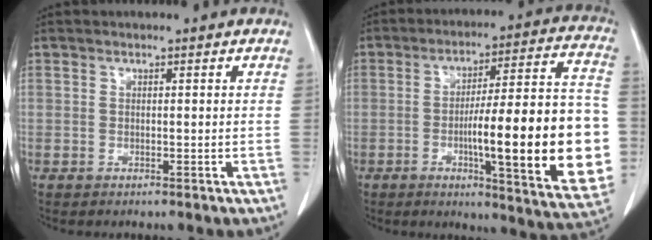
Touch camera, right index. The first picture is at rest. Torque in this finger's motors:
{"motor_torque": [2.14, 0.00, 0.79, 0.21]}